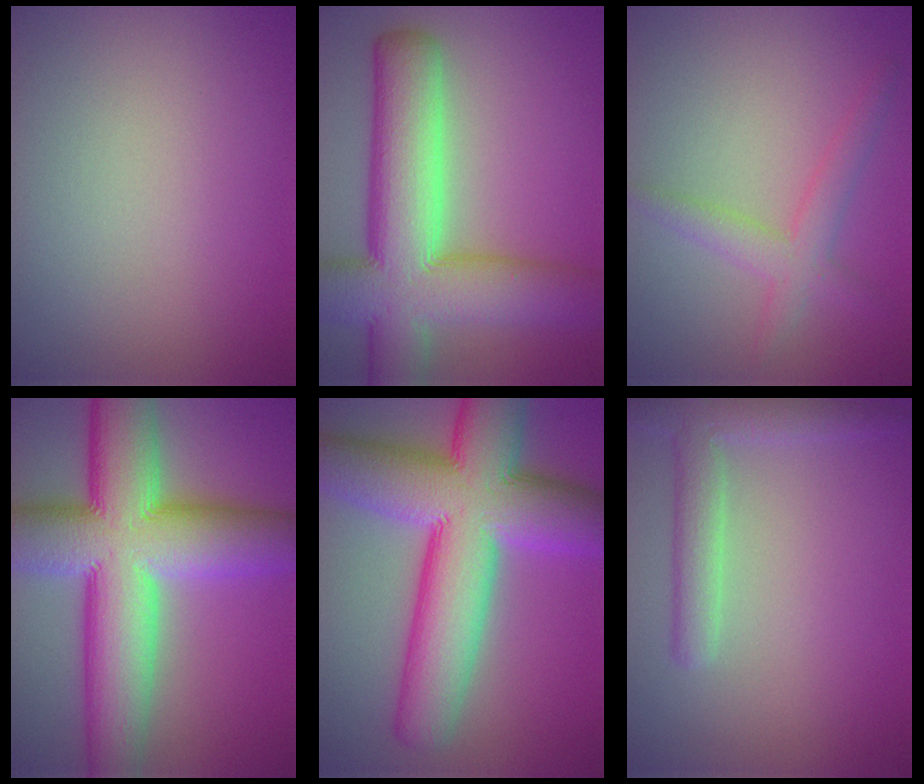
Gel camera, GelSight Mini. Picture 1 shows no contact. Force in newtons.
{"total": 12.1, "press": 12.1, "slide": 0.6}
{"total": 2.8, "press": 2.8, "slide": 0.1}
{"total": 15.0, "press": 14.9, "slide": 0.6}
{"total": 14.0, "press": 14.0, "slide": 0.4}
{"total": 3.5, "press": 3.5, "slide": 0.3}